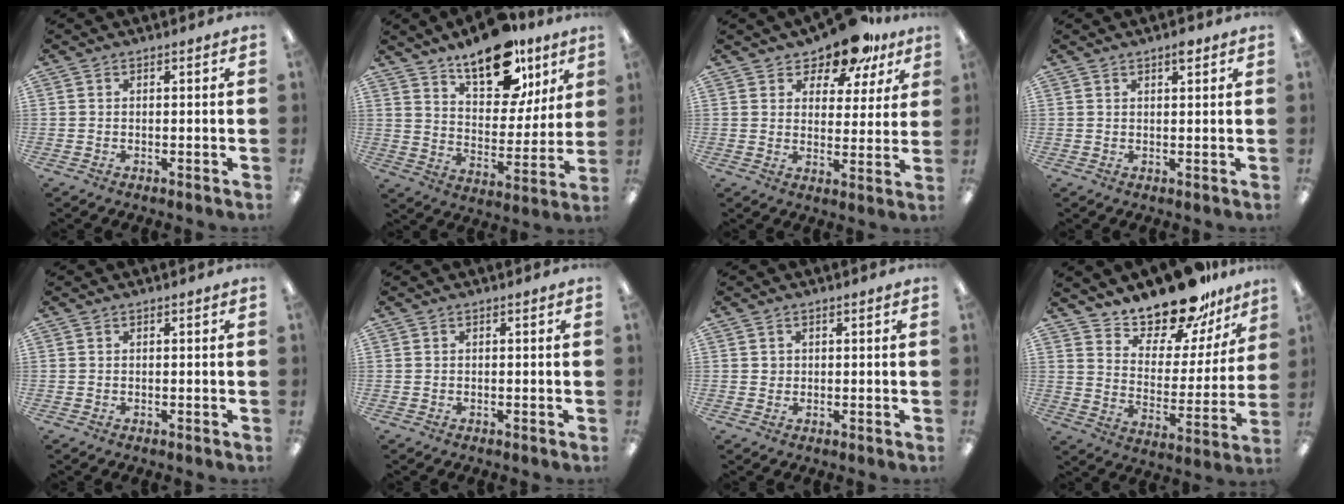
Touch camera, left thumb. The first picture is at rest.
{"total": 18.2, "force": [12.8, 8.6, 9.6], "torque": [-0.137, -0.075, 0.220]}
{"total": 12.4, "force": [10.2, 5.1, 5.0], "torque": [-0.079, -0.064, 0.185]}
{"total": 2.3, "force": [1.8, 0.6, 1.4], "torque": [-0.013, -0.005, 0.027]}
{"total": 0.0}
{"total": 0.0}
{"total": 1.1, "force": [0.3, 1.0, 0.1], "torque": [-0.003, 0.005, 0.006]}
{"total": 18.0, "force": [16.2, 5.7, 5.4], "torque": [-0.097, -0.131, 0.286]}